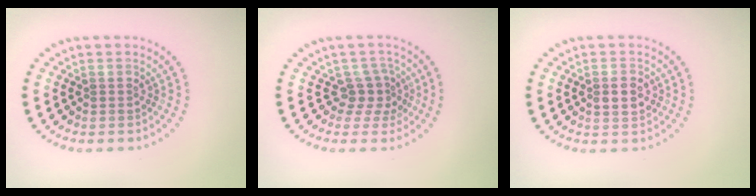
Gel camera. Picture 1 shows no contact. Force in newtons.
{"total": 2.3, "press": 1.6, "slide": 1.6}
{"total": 2.1, "press": 2.0, "slide": 0.2}